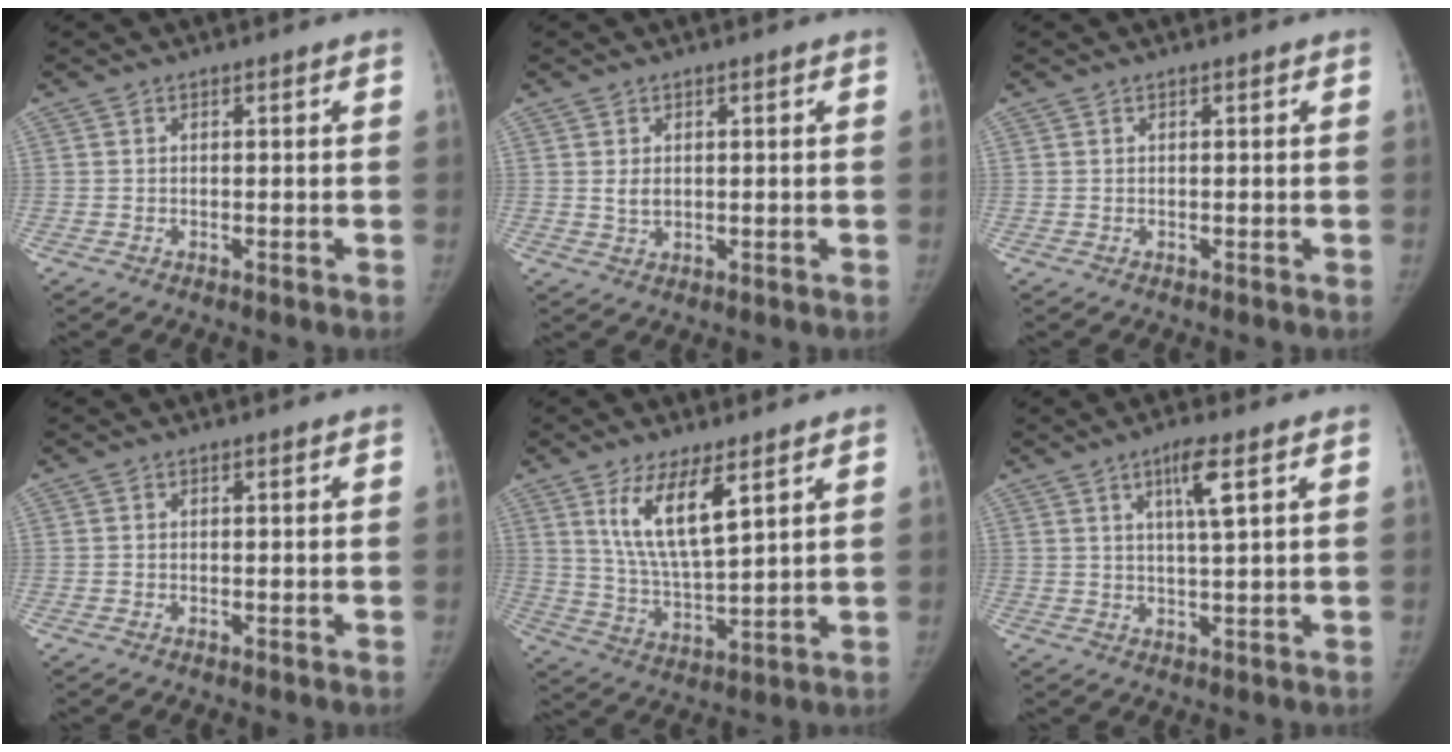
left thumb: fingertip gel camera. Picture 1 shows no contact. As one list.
[{"total": 2.0, "force": [0.4, 1.4, 1.4], "torque": [-0.019, -0.006, 0.012]}, {"total": 0.0}, {"total": 0.0}, {"total": 10.9, "force": [5.6, 3.2, 8.8], "torque": [-0.156, -0.039, 0.118]}, {"total": 5.4, "force": [2.4, 0.3, 4.8], "torque": [-0.091, -0.010, 0.045]}]